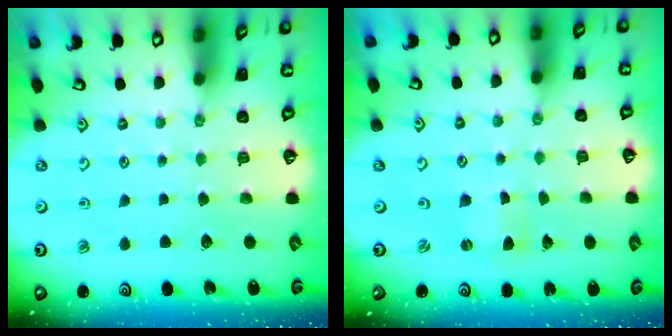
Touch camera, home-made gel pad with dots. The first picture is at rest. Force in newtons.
{"total": 0.0}